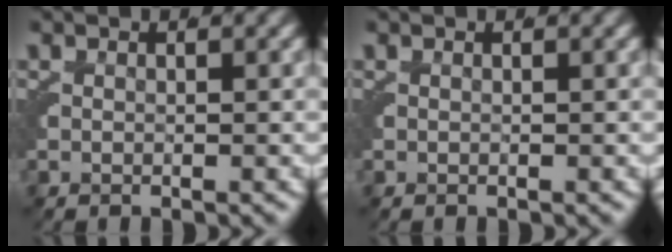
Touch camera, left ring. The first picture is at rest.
{"total": 0.0}